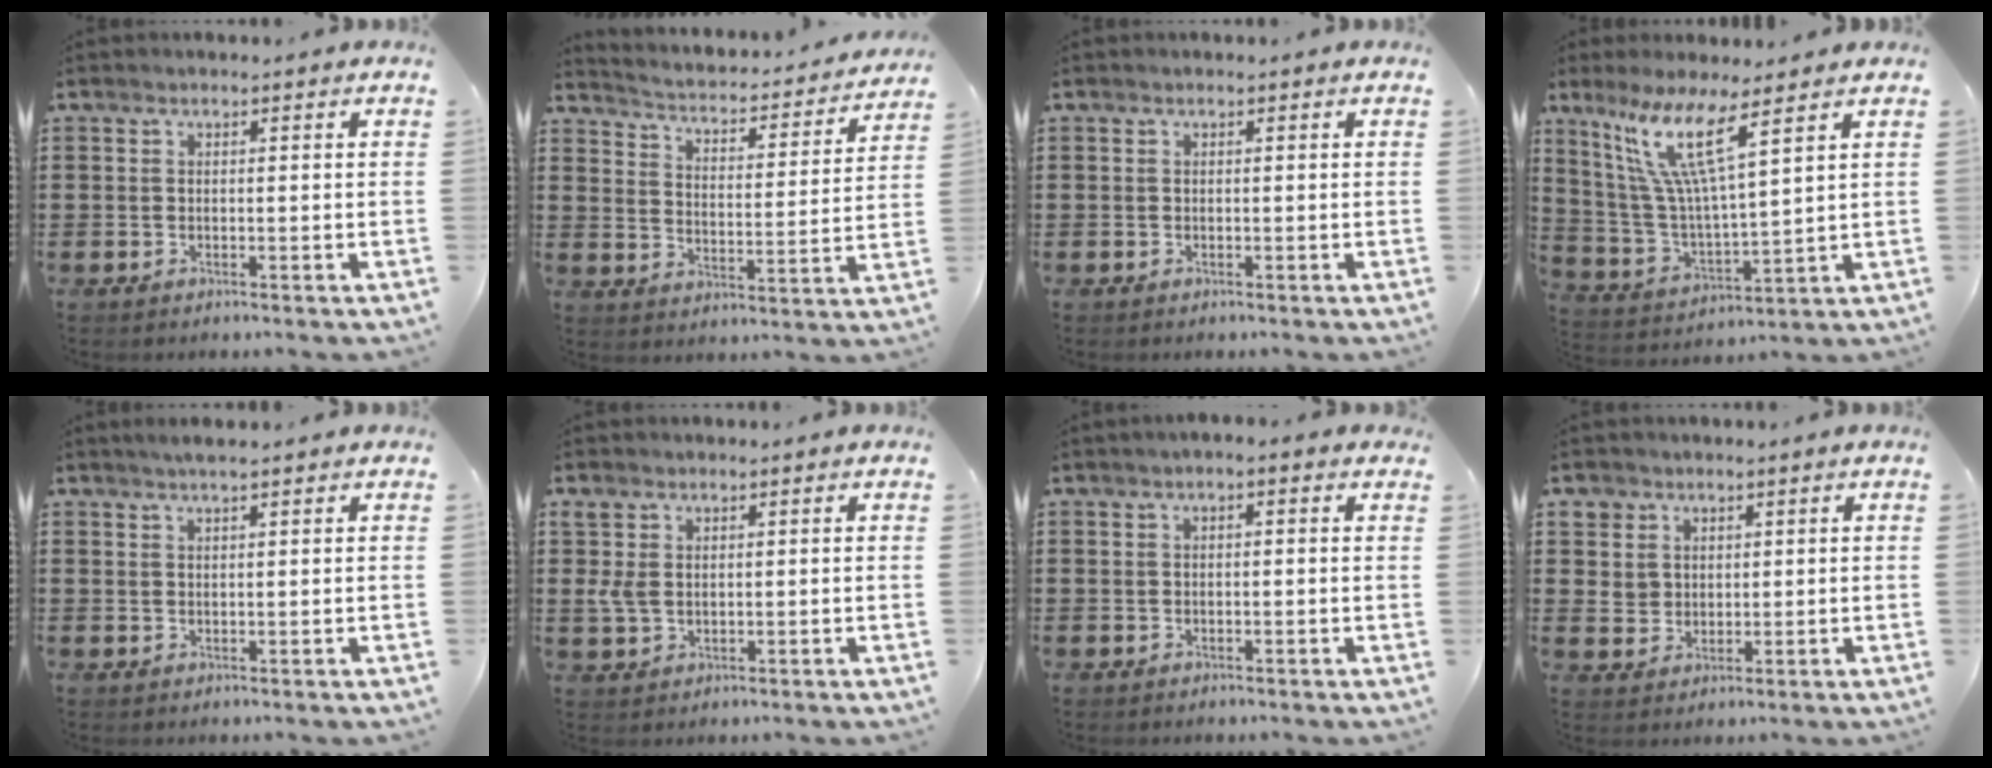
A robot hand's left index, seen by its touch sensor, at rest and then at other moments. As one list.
[{"total": 1.9, "force": [1.9, 0.2, 0.4], "torque": [-0.025, -0.029, 0.019]}, {"total": 0.0}, {"total": 11.2, "force": [7.2, 1.2, 8.5], "torque": [-0.191, -0.033, 0.121]}, {"total": 1.6, "force": [1.3, 0.0, 1.0], "torque": [-0.020, 0.002, 0.024]}, {"total": 2.9, "force": [0.9, 2.2, 1.7], "torque": [-0.050, 0.005, 0.013]}, {"total": 1.0, "force": [-0.1, 0.3, 1.0], "torque": [-0.017, 0.001, -0.003]}, {"total": 4.0, "force": [2.0, 3.5, 0.4], "torque": [-0.019, 0.010, 0.035]}]